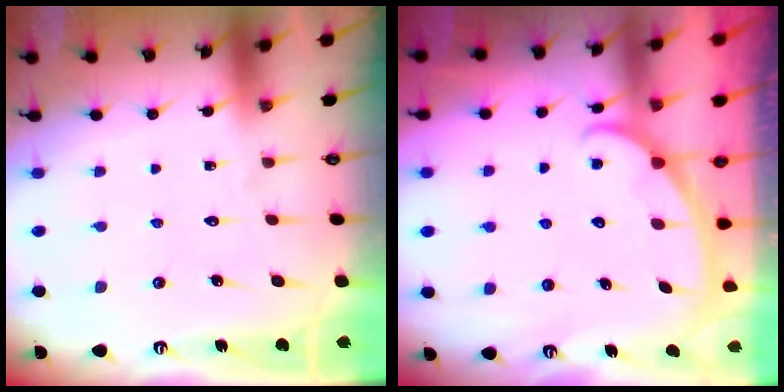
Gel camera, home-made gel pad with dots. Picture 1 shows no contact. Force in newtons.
{"total": 1.7, "press": 1.7, "slide": 0.2}